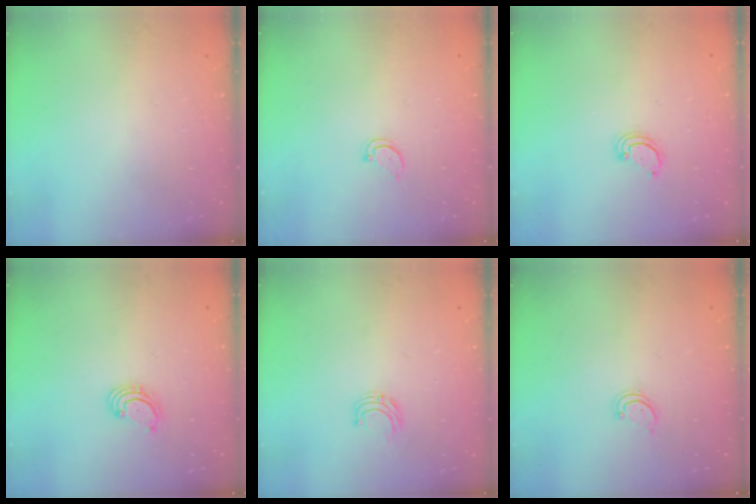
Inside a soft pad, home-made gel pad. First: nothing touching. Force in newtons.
{"total": 2.4, "press": 2.4, "slide": 0.2}
{"total": 2.6, "press": 2.6, "slide": 0.1}
{"total": 1.9, "press": 1.8, "slide": 0.2}
{"total": 4.6, "press": 4.6, "slide": 0.5}
{"total": 1.9, "press": 1.9, "slide": 0.2}